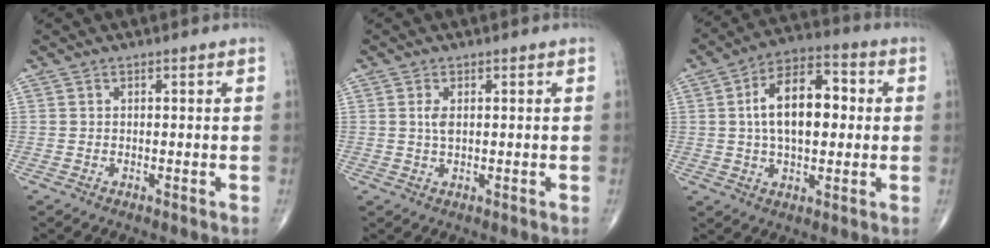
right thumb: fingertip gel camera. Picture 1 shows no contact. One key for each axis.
{"total": 1.9, "fx": 0.4, "fy": 0.8, "fz": 1.7, "tx": -0.035, "ty": -0.001, "tz": 0.009}
{"total": 14.2, "fx": 1.4, "fy": 7.7, "fz": 11.8, "tx": -0.181, "ty": 0.022, "tz": 0.016}